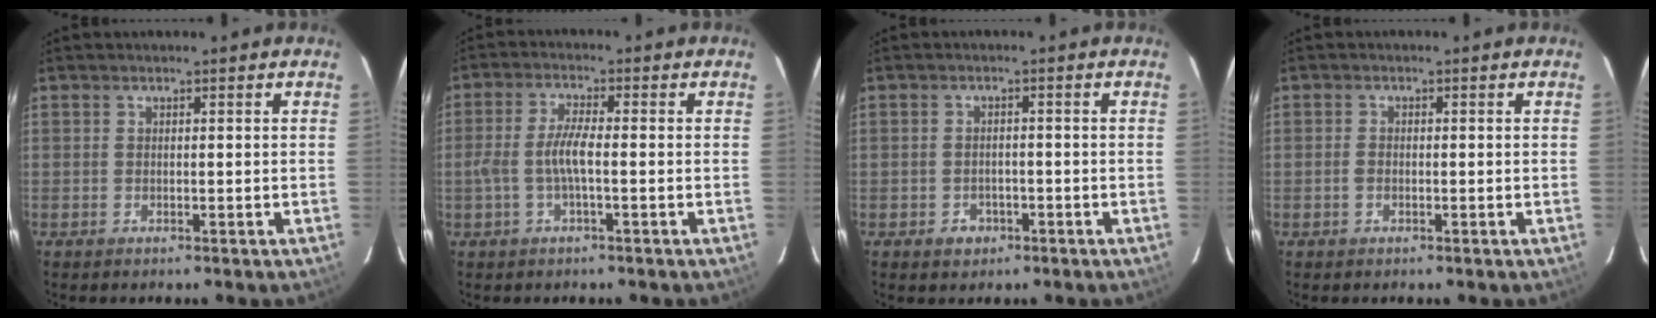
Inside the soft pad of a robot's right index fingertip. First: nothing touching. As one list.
[{"total": 5.2, "force": [-1.2, 0.7, 5.0], "torque": [-0.107, 0.004, -0.021]}, {"total": 3.0, "force": [-1.6, 2.4, 0.8], "torque": [-0.022, 0.005, -0.019]}, {"total": 1.2, "force": [-0.5, 0.9, 0.7], "torque": [-0.016, 0.000, -0.010]}]